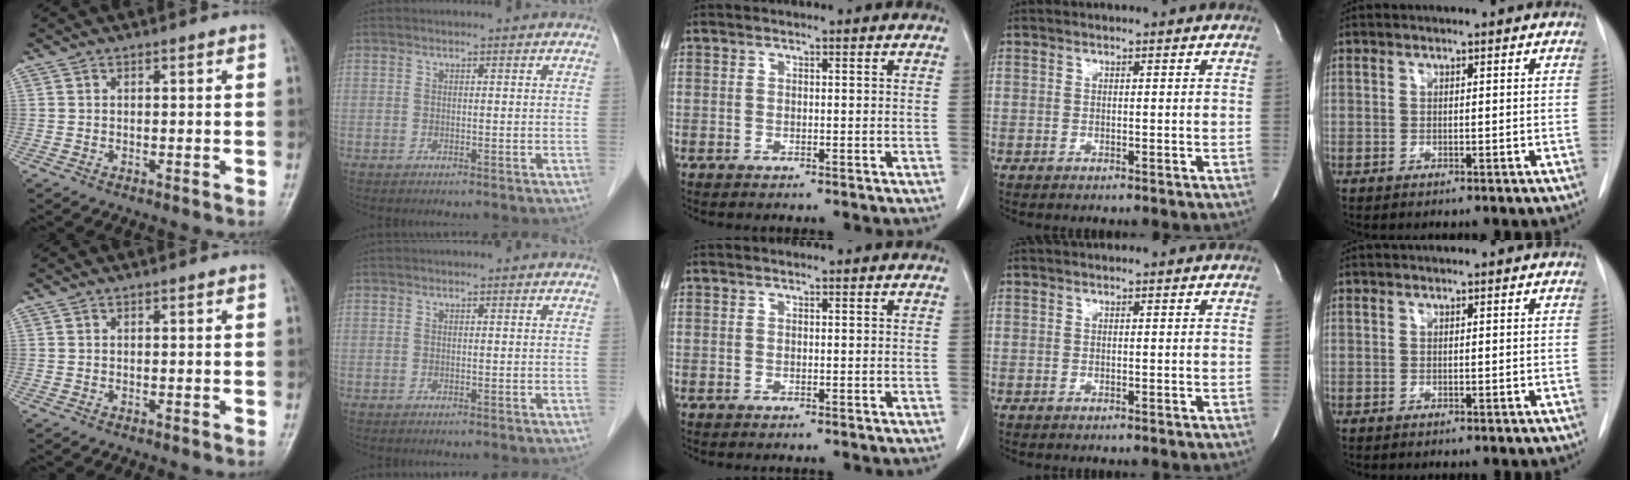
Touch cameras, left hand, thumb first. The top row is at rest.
{}